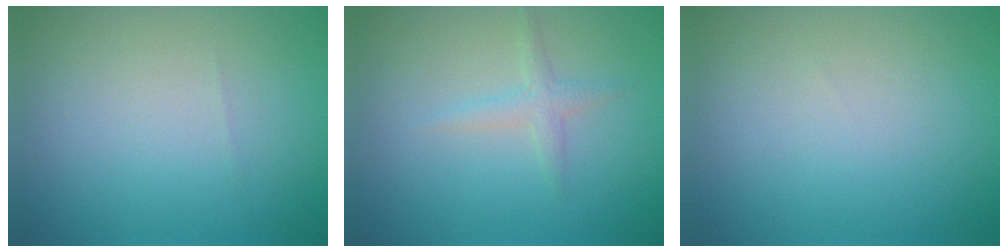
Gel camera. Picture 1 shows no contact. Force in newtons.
{"total": 1.5, "press": 1.5, "slide": 0.1}
{"total": 0.0}